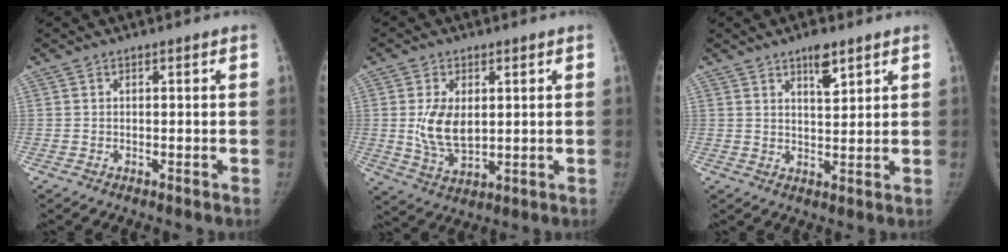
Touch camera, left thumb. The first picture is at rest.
{"total": 8.7, "force": [1.2, 5.2, 6.9], "torque": [-0.118, -0.015, 0.035]}
{"total": 5.0, "force": [3.3, 1.6, 3.5], "torque": [-0.045, -0.022, 0.054]}